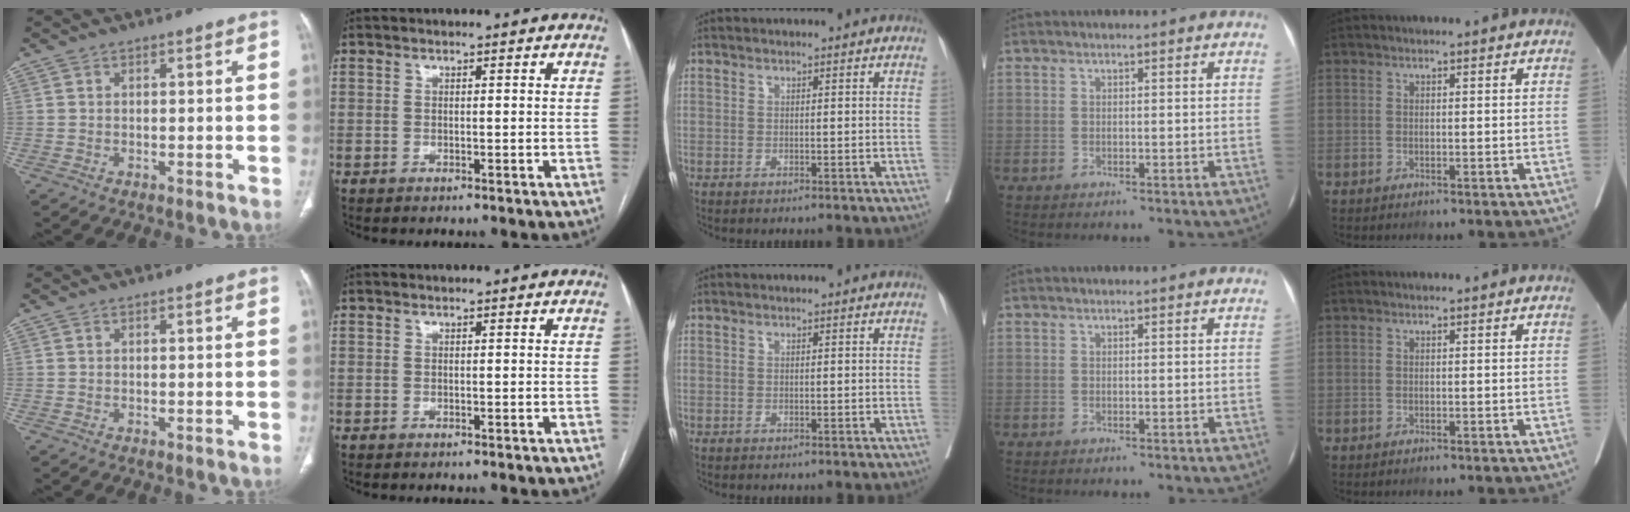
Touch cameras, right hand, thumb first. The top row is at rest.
{}